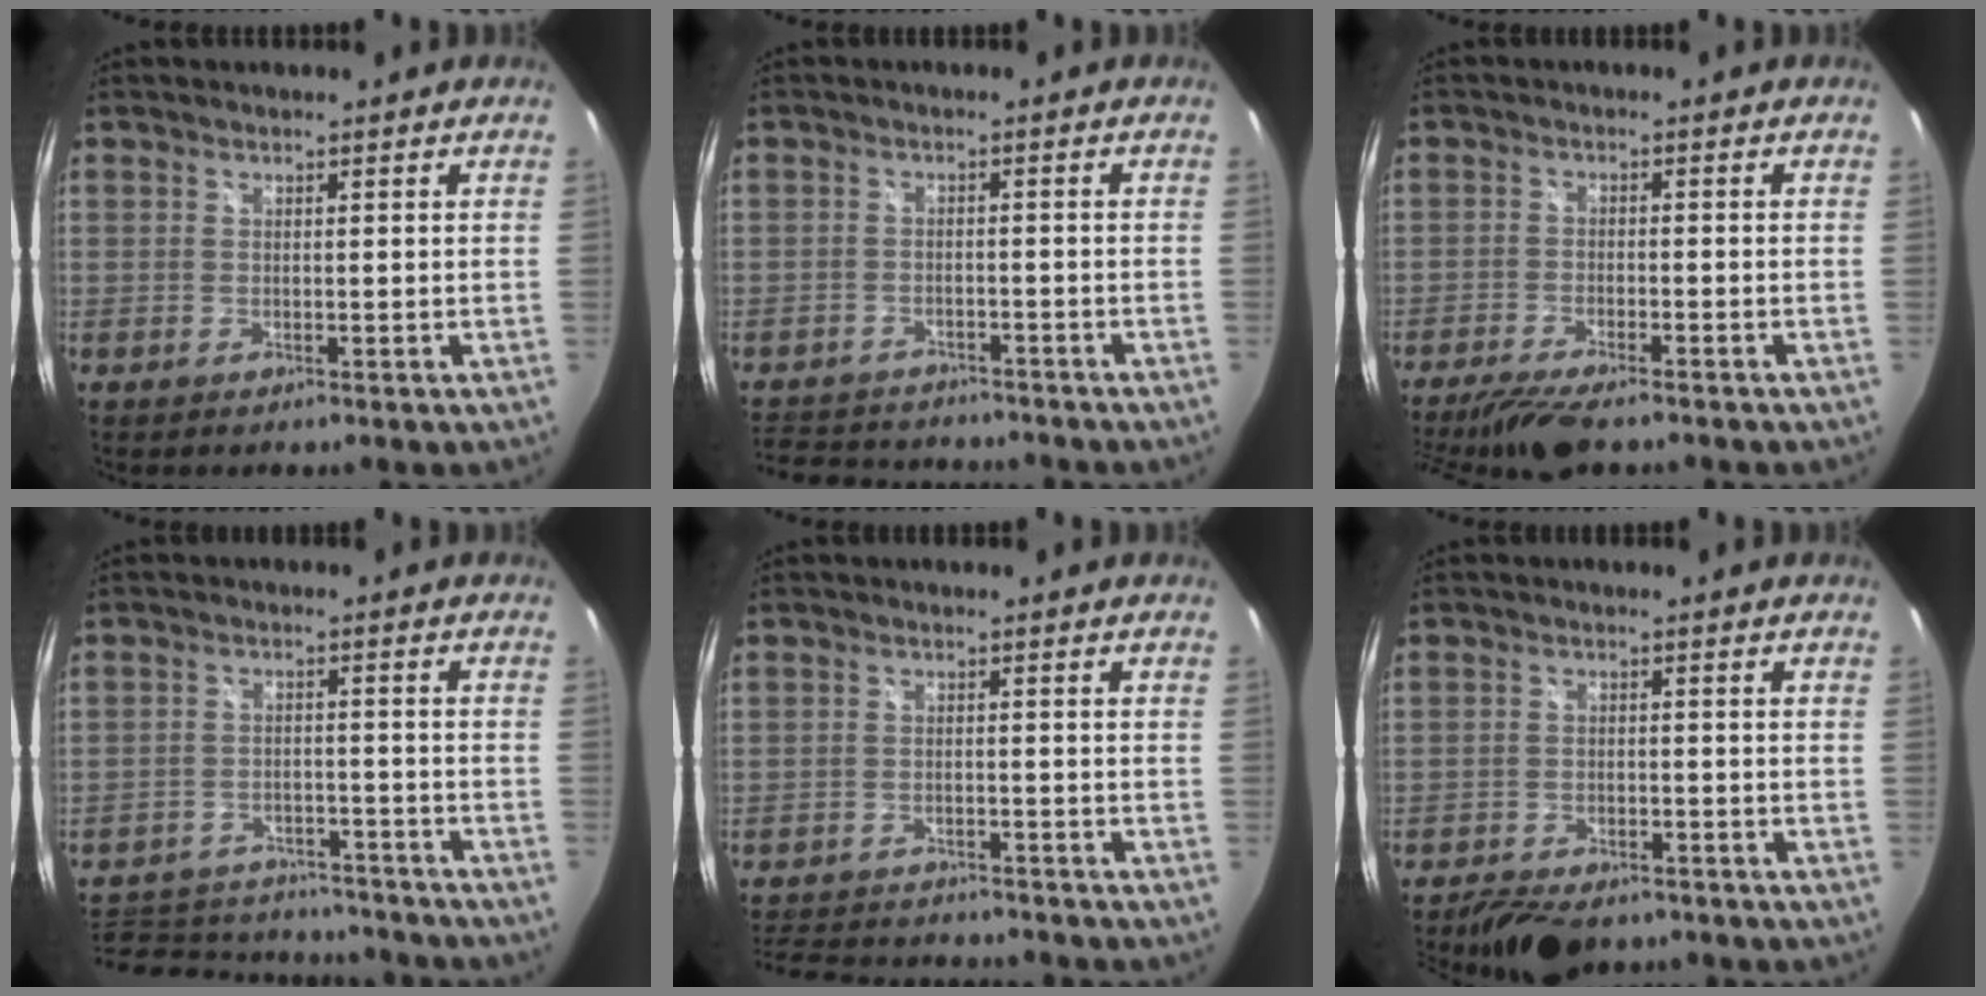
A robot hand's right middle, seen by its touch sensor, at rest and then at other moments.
{"total": 11.2, "force": [-9.8, 4.3, 3.2], "torque": [-0.091, 0.013, -0.149]}
{"total": 10.7, "force": [-8.8, 2.1, 5.7], "torque": [-0.133, -0.033, -0.150]}
{"total": 19.2, "force": [-15.6, 8.6, 7.3], "torque": [-0.175, 0.012, -0.200]}
{"total": 14.8, "force": [-13.1, 4.3, 5.3], "torque": [-0.125, -0.003, -0.192]}
{"total": 10.0, "force": [-8.2, 3.8, 4.4], "torque": [-0.100, -0.011, -0.126]}